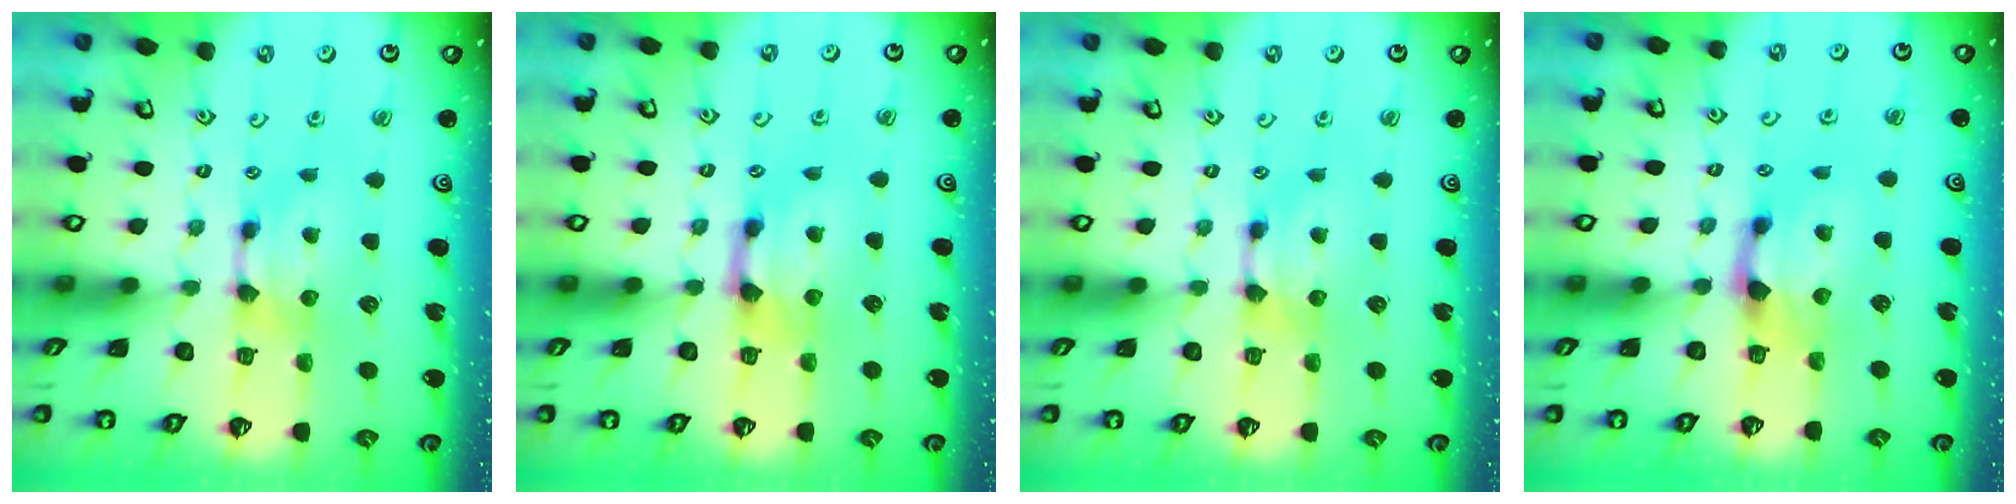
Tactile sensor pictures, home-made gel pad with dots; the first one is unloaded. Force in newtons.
{"total": 1.5, "press": 0.7, "slide": 1.4}
{"total": 0.0}
{"total": 1.9, "press": 1.3, "slide": 1.4}